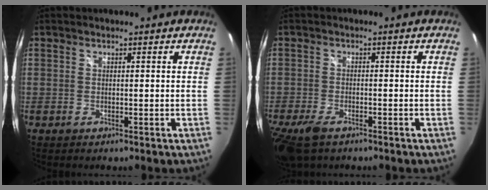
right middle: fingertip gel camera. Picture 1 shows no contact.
{"total": 8.3, "force": [-5.7, 3.5, 5.0], "torque": [-0.132, -0.031, -0.106]}